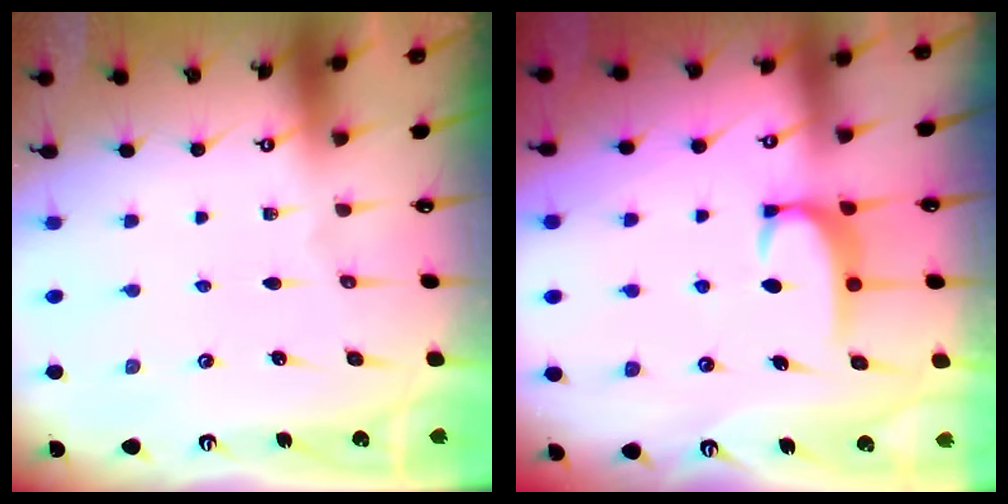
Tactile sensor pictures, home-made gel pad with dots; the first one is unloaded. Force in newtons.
{"total": 2.6, "press": 2.6, "slide": 0.4}